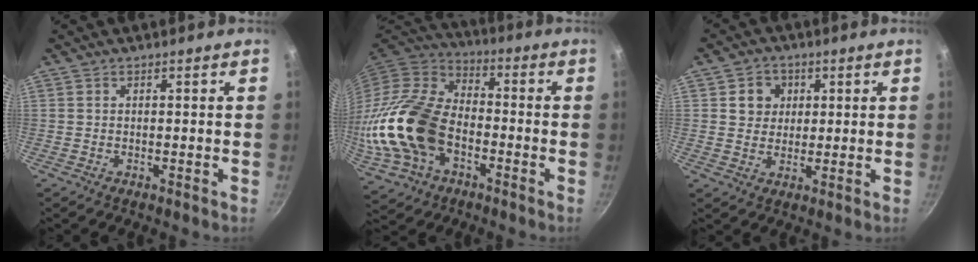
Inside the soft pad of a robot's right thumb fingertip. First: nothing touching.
{"total": 22.4, "force": [-5.1, 14.9, 15.9], "torque": [-0.317, 0.032, -0.097]}
{"total": 5.4, "force": [1.5, 4.9, 1.7], "torque": [0.008, -0.001, 0.021]}